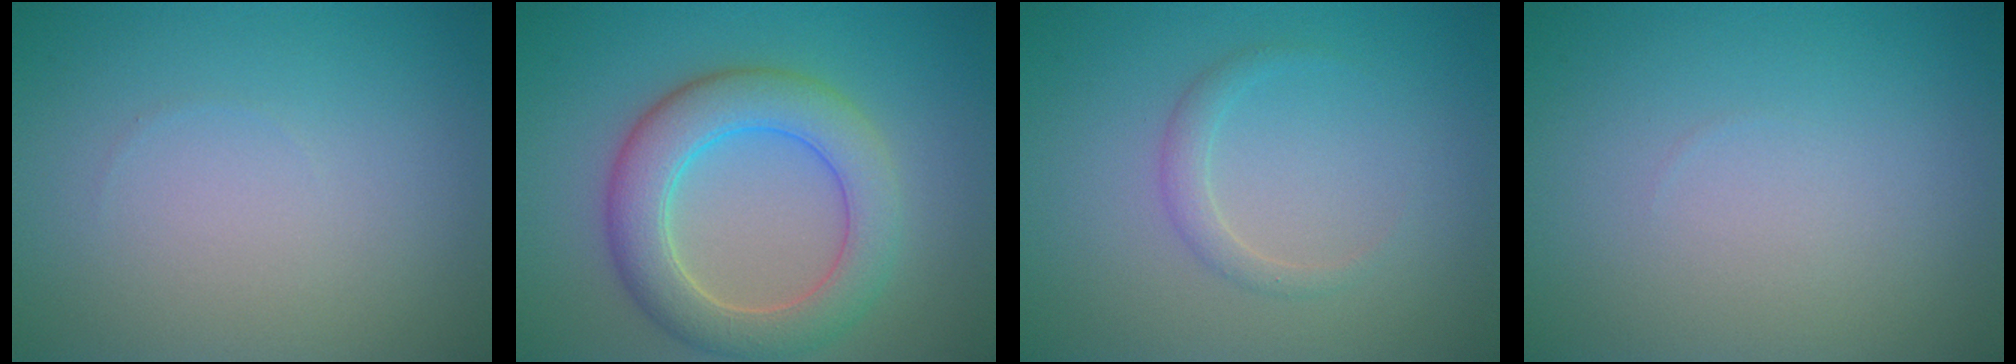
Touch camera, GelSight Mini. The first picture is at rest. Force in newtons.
{"total": 6.3, "press": 6.3, "slide": 0.1}
{"total": 1.4, "press": 1.4, "slide": 0.1}
{"total": 0.0}